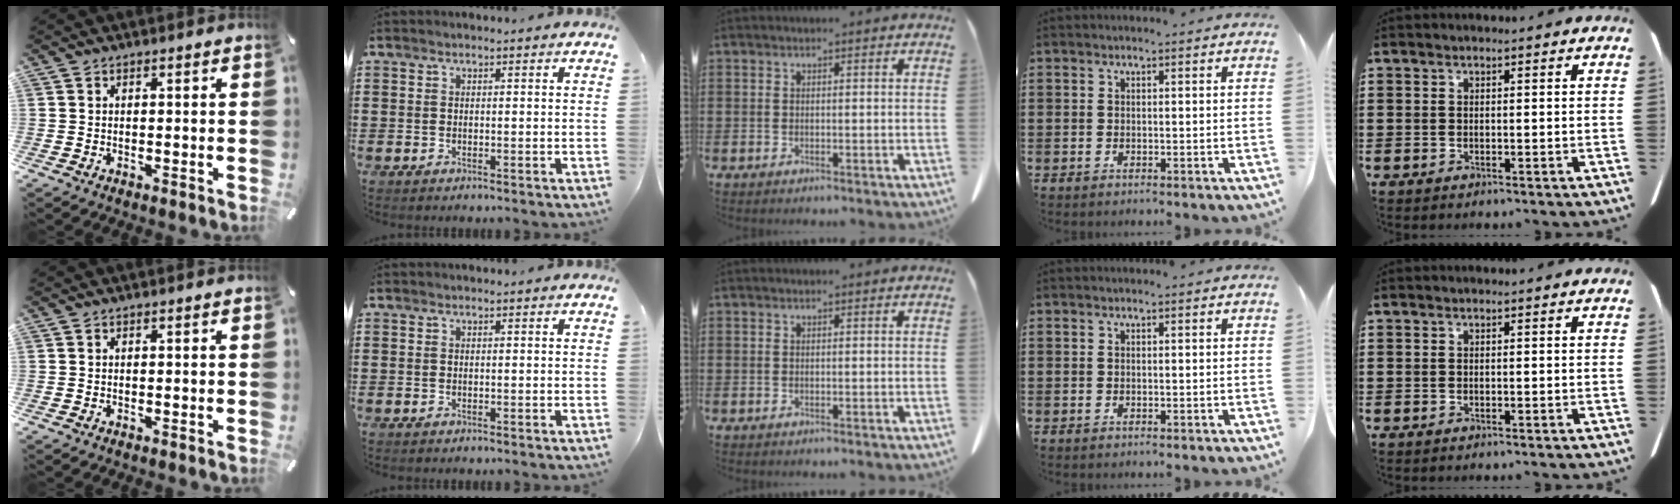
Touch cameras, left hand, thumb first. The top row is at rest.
{}